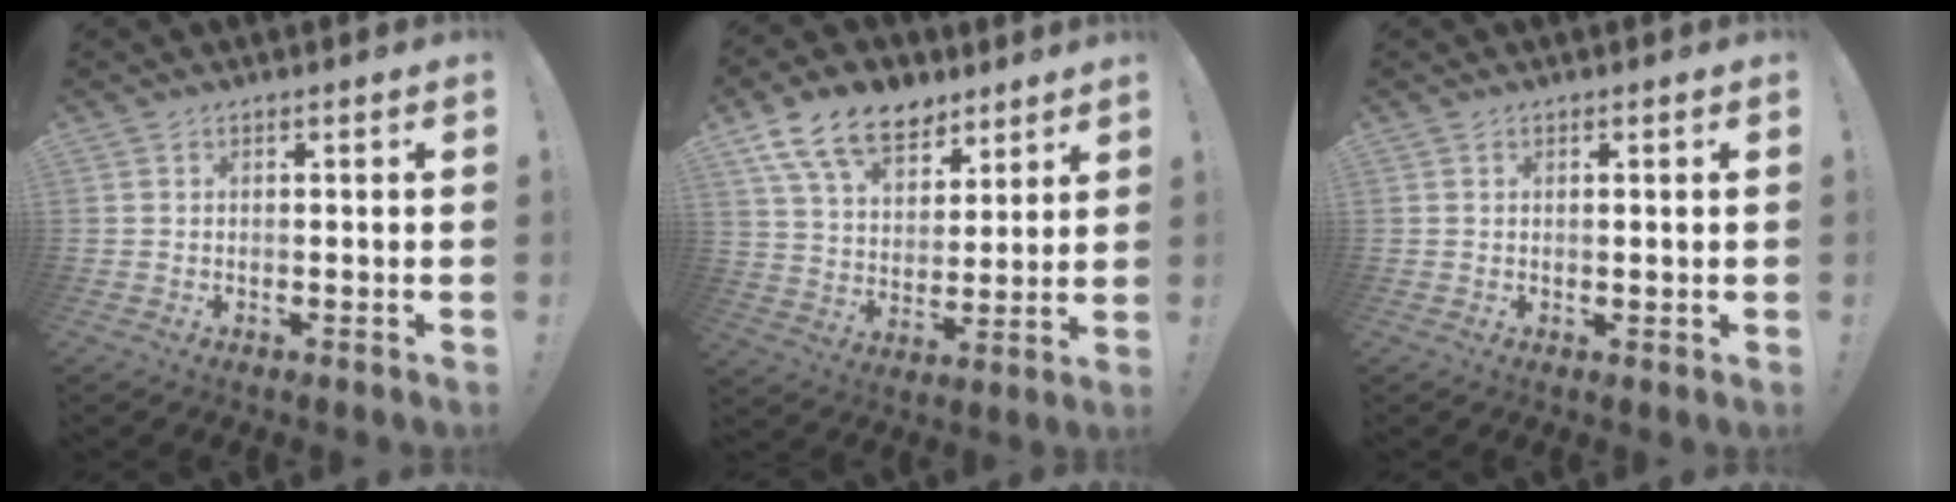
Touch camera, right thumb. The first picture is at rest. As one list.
[{"total": 16.1, "force": [10.0, 9.7, 7.9], "torque": [-0.132, -0.058, 0.187]}, {"total": 0.8, "force": [0.5, 0.2, 0.6], "torque": [-0.006, -0.001, 0.007]}]